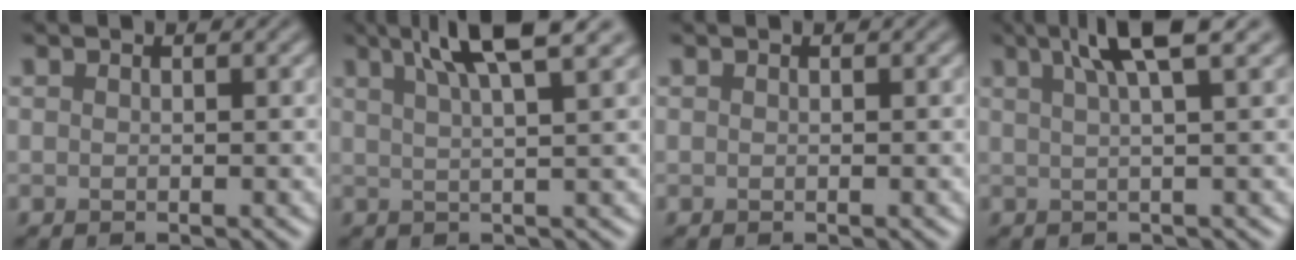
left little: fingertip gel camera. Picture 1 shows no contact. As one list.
[{"total": 6.2, "force": [3.7, 1.2, 4.8], "torque": [-0.059, 0.019, 0.055]}, {"total": 0.0}, {"total": 5.1, "force": [2.9, 0.9, 4.1], "torque": [-0.055, 0.018, 0.043]}]